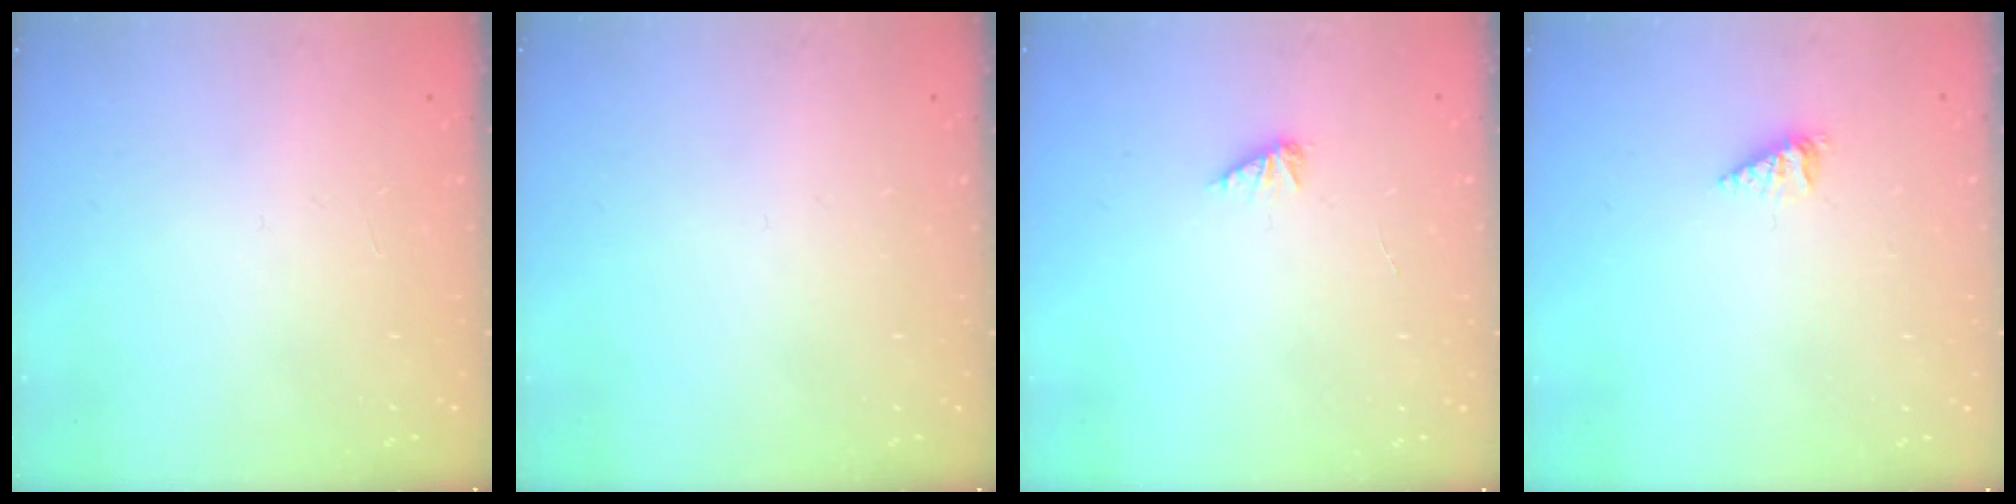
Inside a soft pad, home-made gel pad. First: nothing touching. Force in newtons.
{"total": 0.0}
{"total": 2.0, "press": 2.0, "slide": 0.3}
{"total": 2.2, "press": 2.2, "slide": 0.4}